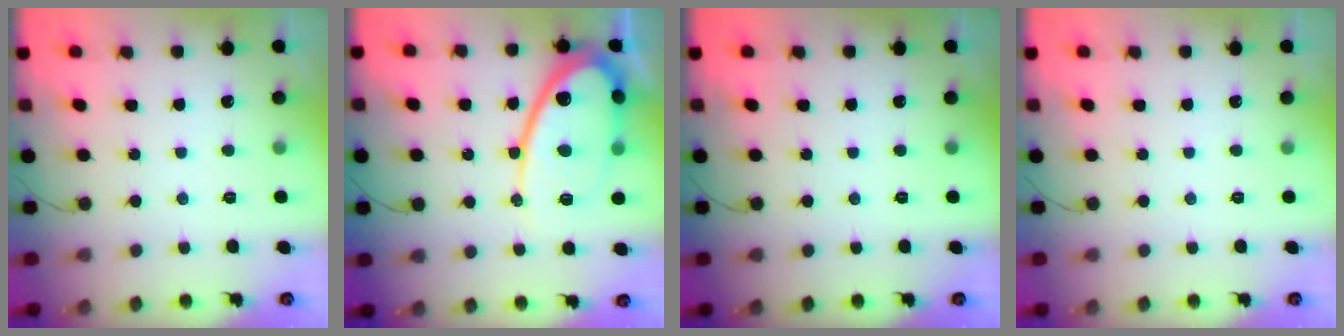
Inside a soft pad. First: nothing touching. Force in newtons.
{"total": 19.0, "press": 18.9, "slide": 1.9}
{"total": 0.0}
{"total": 0.0}